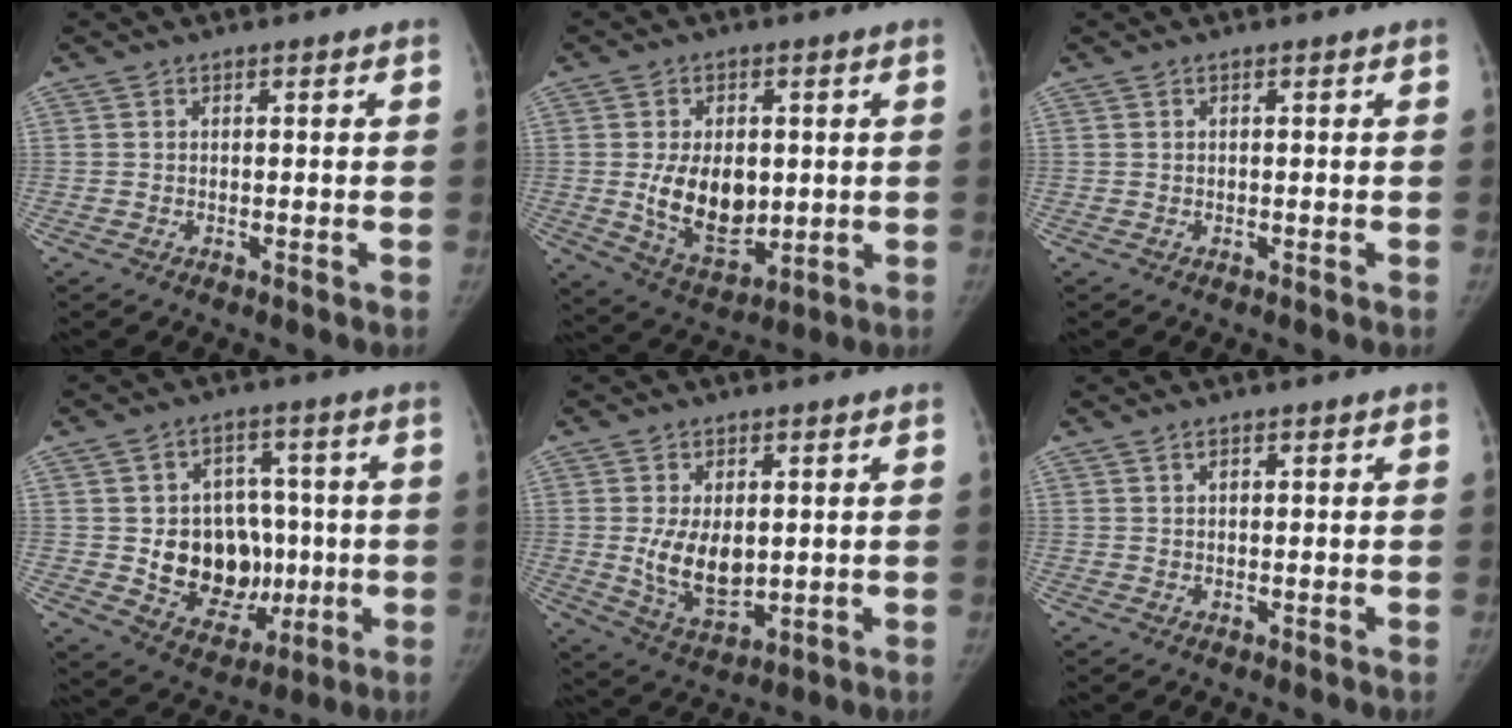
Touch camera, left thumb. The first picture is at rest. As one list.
[{"total": 12.2, "force": [0.3, 7.7, 9.5], "torque": [-0.130, -0.018, 0.023]}, {"total": 0.0}, {"total": 15.3, "force": [-1.2, 11.6, 9.8], "torque": [-0.091, 0.005, -0.001]}, {"total": 9.6, "force": [0.7, 5.6, 7.8], "torque": [-0.120, -0.021, 0.030]}, {"total": 1.1, "force": [0.7, 0.4, 0.7], "torque": [-0.011, 0.001, 0.012]}]